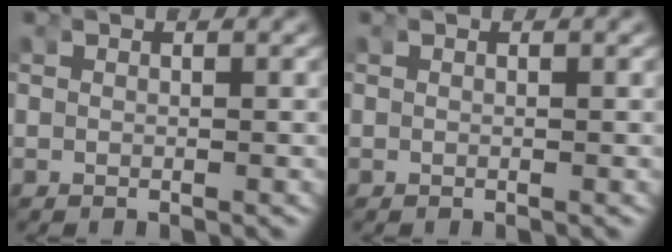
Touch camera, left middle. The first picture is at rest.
{"total": 0.0}